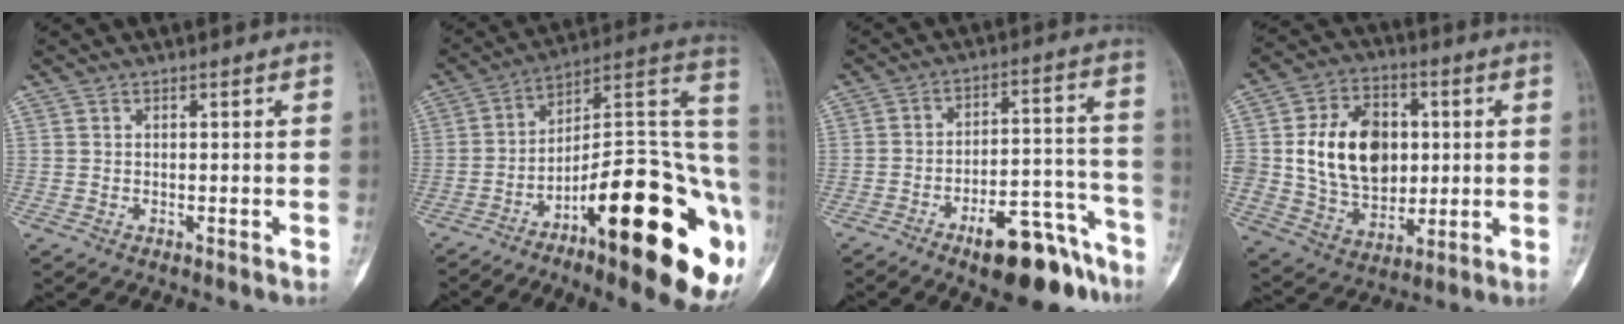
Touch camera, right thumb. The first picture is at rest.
{"total": 32.2, "force": [-11.6, 9.8, 28.3], "torque": [-0.308, 0.064, -0.170]}
{"total": 15.9, "force": [-10.6, 5.7, 10.3], "torque": [-0.106, 0.093, -0.156]}
{"total": 18.4, "force": [1.9, 13.6, 12.3], "torque": [-0.167, 0.004, 0.043]}